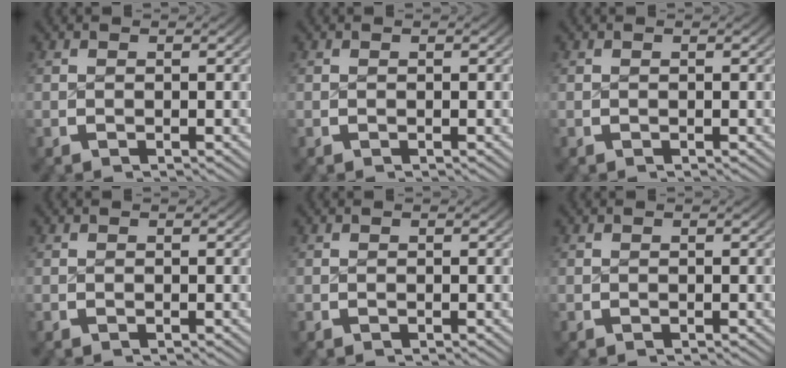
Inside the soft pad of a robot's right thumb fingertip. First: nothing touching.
{"total": 0.0}
{"total": 0.0}
{"total": 0.0}
{"total": 0.0}
{"total": 0.0}